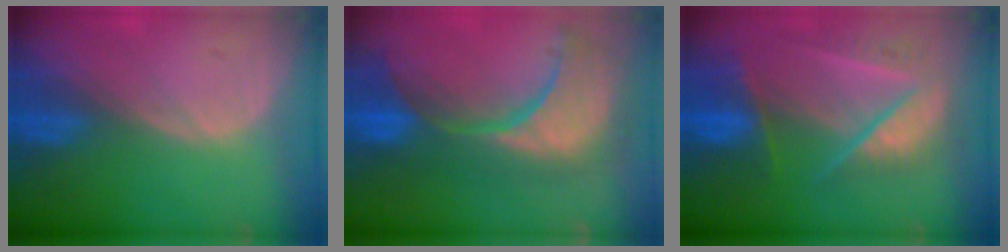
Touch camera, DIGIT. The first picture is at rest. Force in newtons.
{"total": 13.6, "press": 11.8, "slide": 6.8}
{"total": 9.7, "press": 8.2, "slide": 5.1}